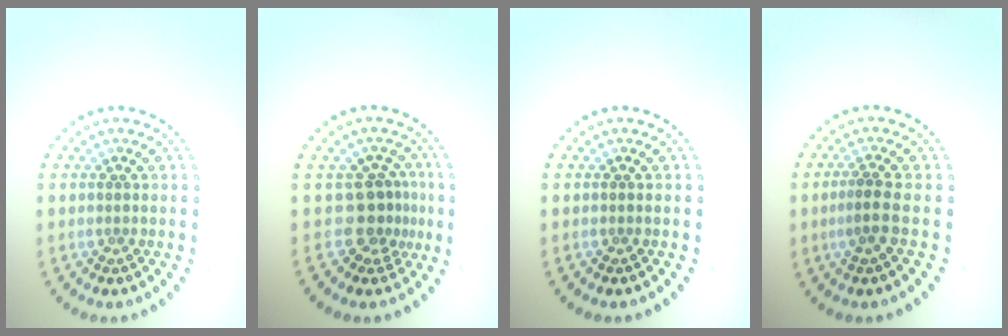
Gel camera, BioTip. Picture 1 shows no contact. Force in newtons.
{"total": 2.8, "press": 2.0, "slide": 2.0}
{"total": 0.0}
{"total": 1.8, "press": 1.4, "slide": 1.1}